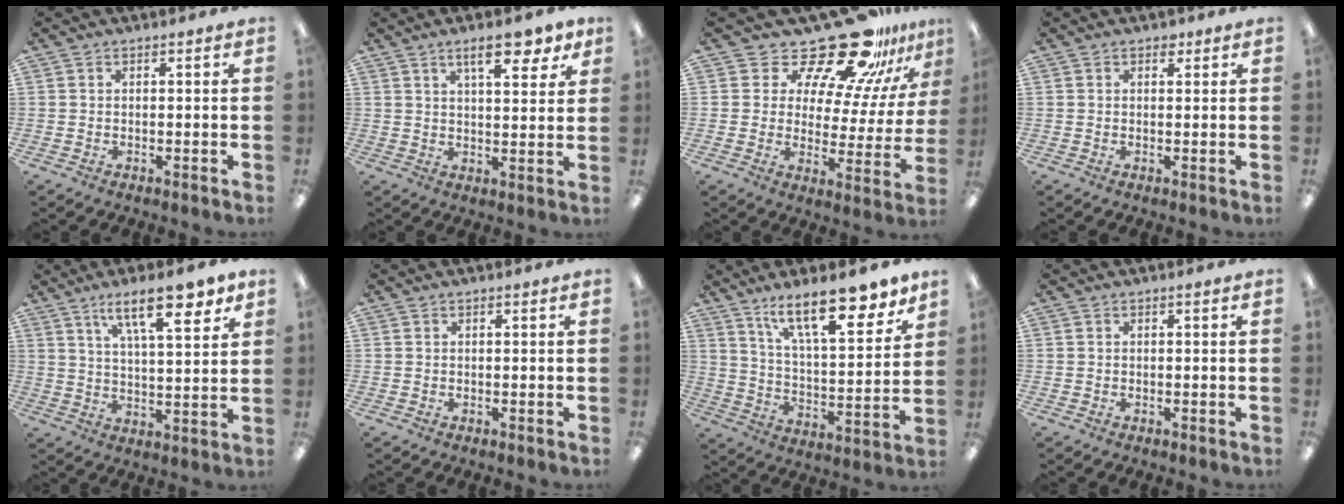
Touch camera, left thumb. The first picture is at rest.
{"total": 9.5, "force": [6.0, 3.4, 6.5], "torque": [-0.085, -0.027, 0.096]}
{"total": 22.3, "force": [17.9, 8.2, 10.4], "torque": [-0.161, -0.130, 0.299]}
{"total": 1.8, "force": [1.1, 1.1, 0.9], "torque": [-0.003, -0.005, 0.017]}
{"total": 14.6, "force": [9.2, 4.7, 10.3], "torque": [-0.154, -0.042, 0.148]}
{"total": 0.0}
{"total": 19.4, "force": [14.2, 6.1, 11.8], "torque": [-0.181, -0.085, 0.232]}
{"total": 0.0}